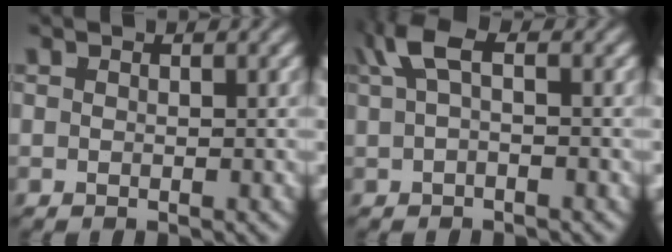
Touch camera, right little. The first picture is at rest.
{"total": 3.0, "force": [1.2, 0.6, 2.7], "torque": [-0.060, 0.006, 0.028]}